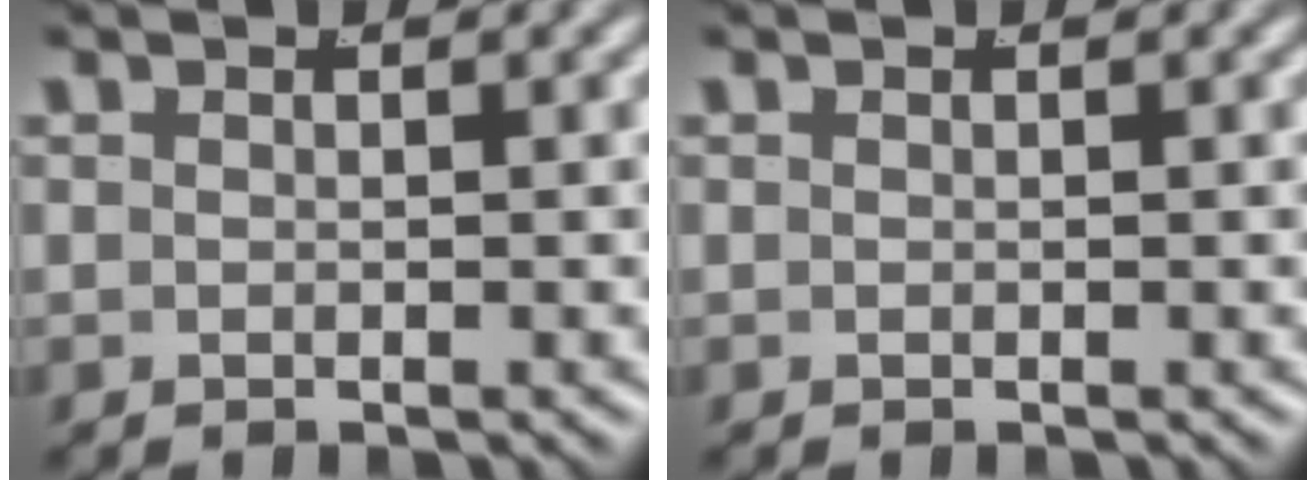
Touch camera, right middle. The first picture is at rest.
{"total": 0.0}